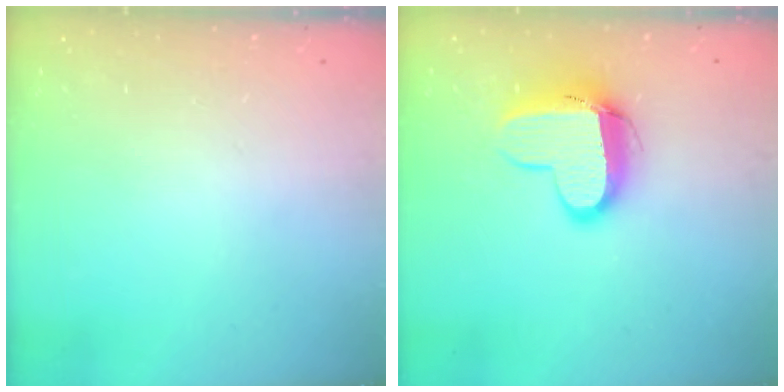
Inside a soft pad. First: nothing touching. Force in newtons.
{"total": 11.4, "press": 11.4, "slide": 1.1}